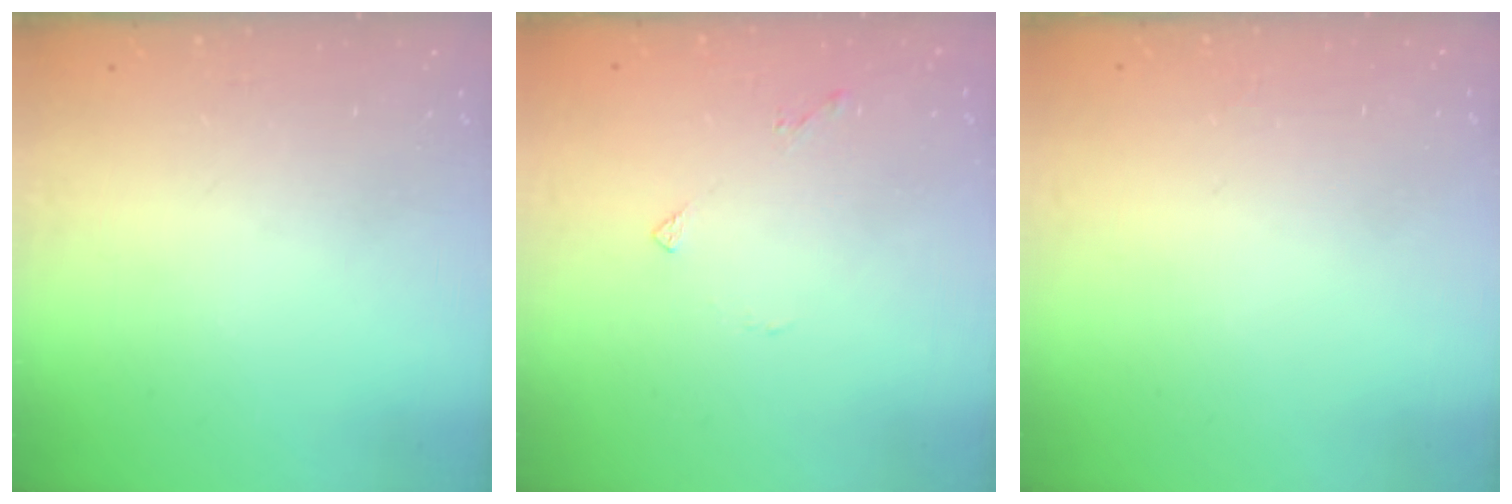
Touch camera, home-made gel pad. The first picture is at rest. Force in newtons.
{"total": 3.6, "press": 3.5, "slide": 0.8}
{"total": 2.1, "press": 2.1, "slide": 0.2}